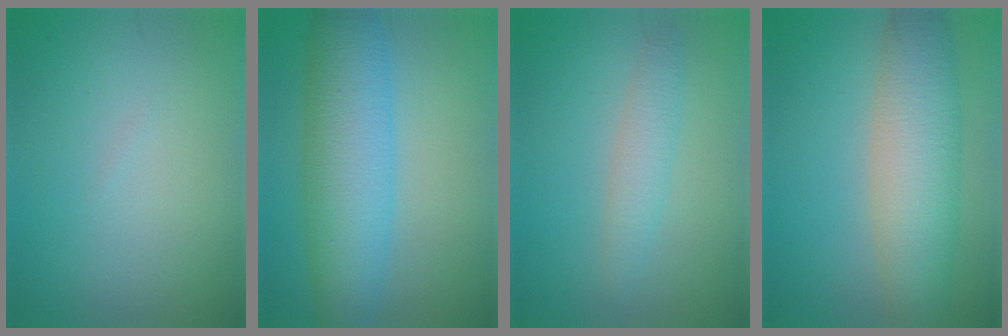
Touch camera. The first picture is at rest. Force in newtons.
{"total": 7.9, "press": 7.9, "slide": 0.1}
{"total": 2.1, "press": 2.1, "slide": 0.1}
{"total": 6.9, "press": 6.9, "slide": 0.4}